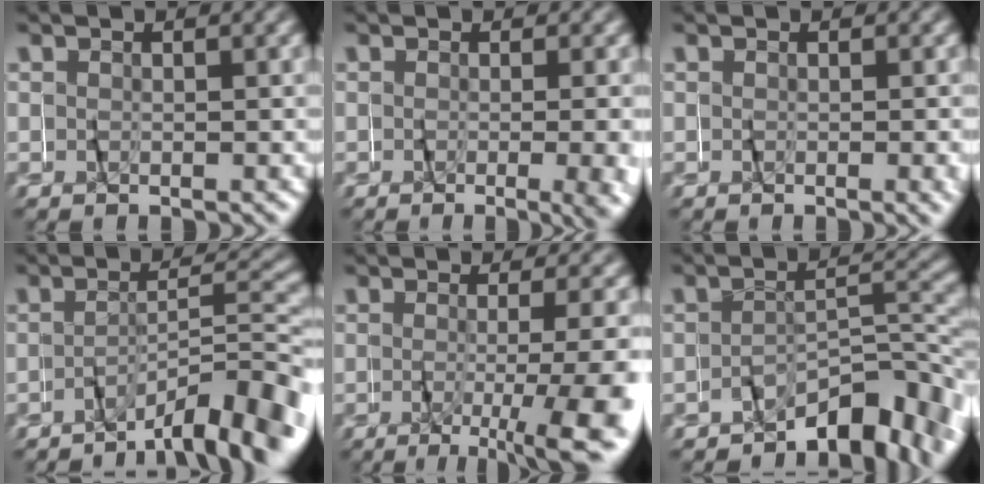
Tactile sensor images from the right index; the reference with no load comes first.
{"total": 3.5, "force": [-1.2, -0.1, 3.3], "torque": [-0.040, -0.013, -0.012]}
{"total": 0.7, "force": [-0.2, -0.5, 0.5], "torque": [-0.009, -0.003, -0.003]}
{"total": 7.5, "force": [-6.2, 0.6, 4.2], "torque": [-0.067, -0.005, -0.096]}
{"total": 5.1, "force": [-2.7, -0.8, 4.3], "torque": [-0.052, -0.010, -0.040]}
{"total": 7.3, "force": [-5.6, 2.2, 4.2], "torque": [-0.061, -0.012, -0.083]}